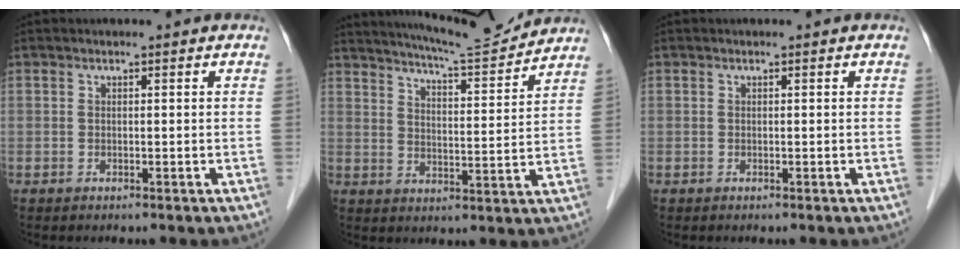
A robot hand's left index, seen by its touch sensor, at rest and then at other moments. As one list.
[{"total": 12.3, "force": [11.7, -0.1, 3.8], "torque": [-0.065, -0.006, 0.168]}, {"total": 0.0}]